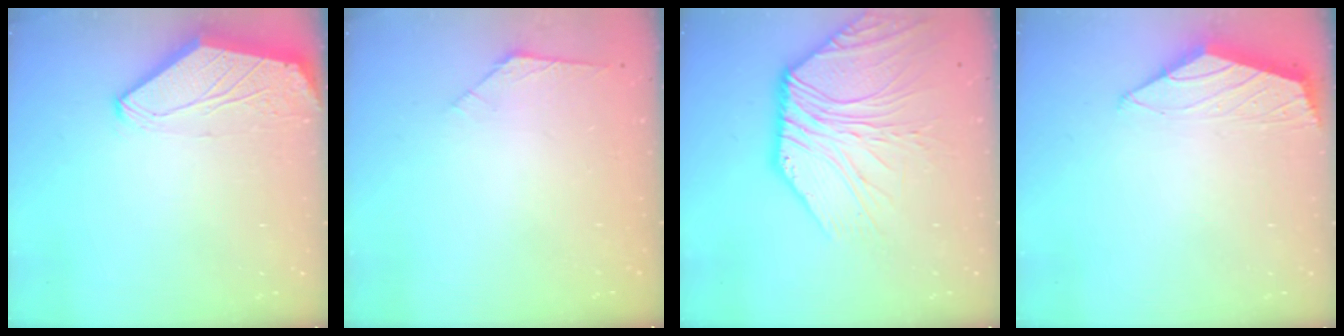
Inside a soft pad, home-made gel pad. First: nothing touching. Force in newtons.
{"total": 2.5, "press": 2.4, "slide": 0.7}
{"total": 10.6, "press": 10.5, "slide": 1.3}
{"total": 1.5, "press": 1.5, "slide": 0.4}